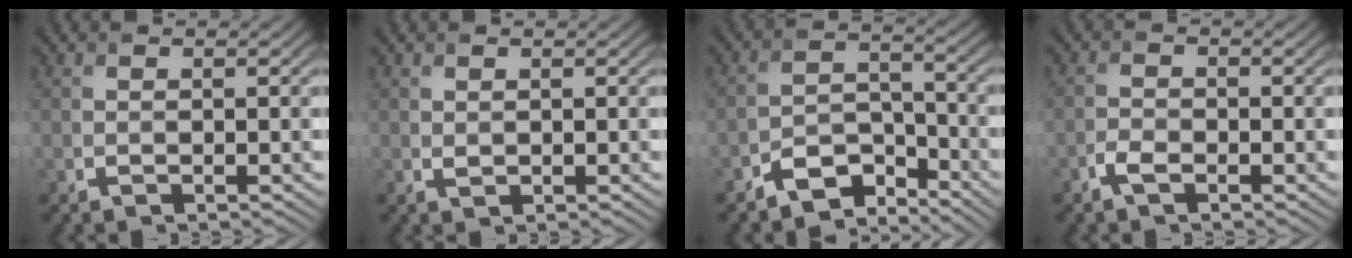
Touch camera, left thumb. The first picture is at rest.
{"total": 0.5, "force": [0.2, 0.4, 0.3], "torque": [-0.008, -0.002, 0.007]}
{"total": 6.1, "force": [-5.2, 2.4, 2.1], "torque": [-0.032, 0.001, -0.102]}
{"total": 2.0, "force": [-1.4, 0.8, 1.3], "torque": [-0.029, 0.001, -0.032]}